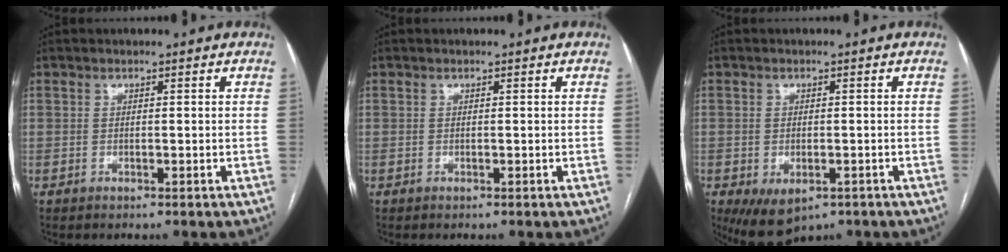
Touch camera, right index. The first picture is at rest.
{"total": 0.0}
{"total": 6.5, "force": [-3.3, 3.6, 4.2], "torque": [-0.071, -0.011, -0.038]}